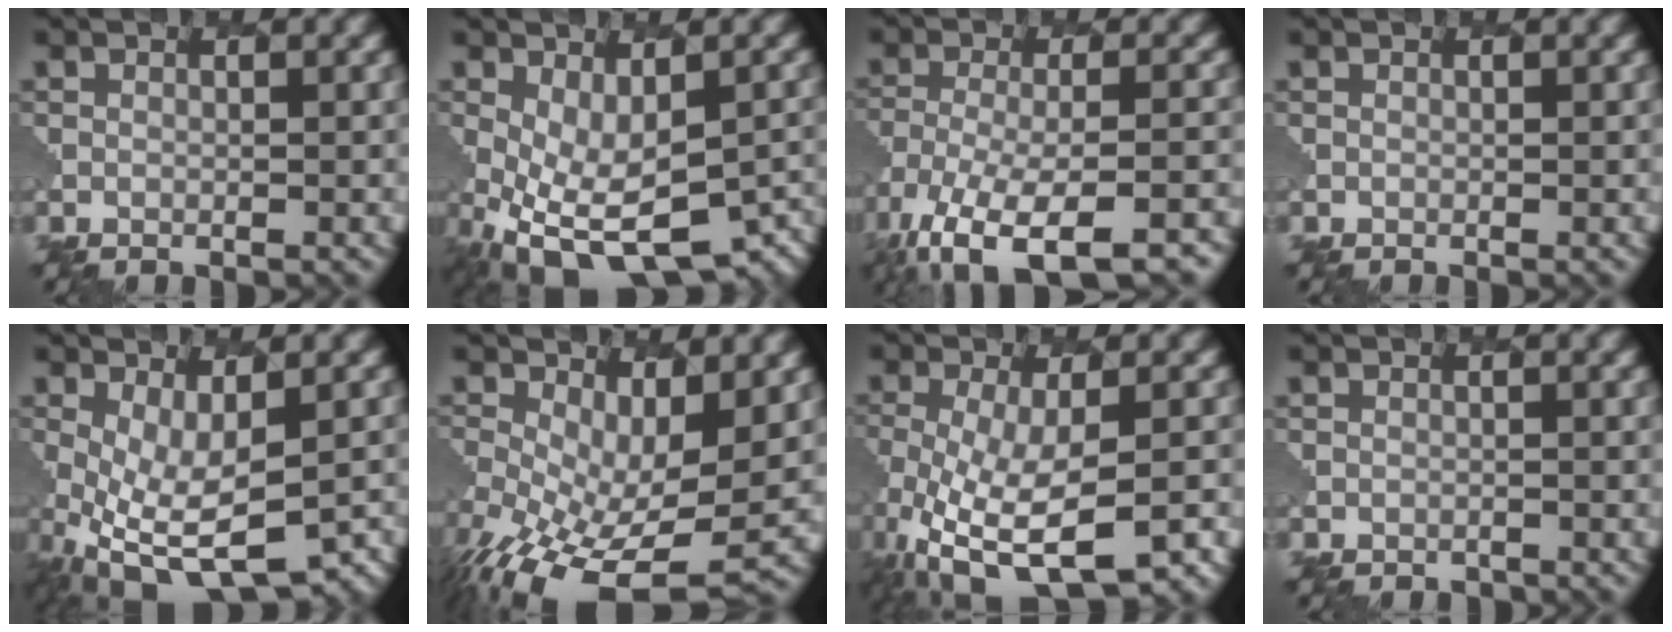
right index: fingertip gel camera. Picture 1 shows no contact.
{"total": 12.3, "force": [-4.6, 5.7, 9.9], "torque": [-0.182, -0.050, -0.052]}
{"total": 14.0, "force": [-10.3, 5.3, 7.9], "torque": [-0.150, -0.041, -0.134]}
{"total": 0.0}
{"total": 10.7, "force": [-3.6, 4.9, 8.8], "torque": [-0.169, -0.037, -0.043]}
{"total": 11.4, "force": [-2.9, 5.8, 9.3], "torque": [-0.195, -0.049, -0.035]}
{"total": 10.3, "force": [-4.6, 4.6, 8.0], "torque": [-0.175, -0.043, -0.069]}
{"total": 0.8, "force": [-0.5, 0.5, -0.2], "torque": [0.002, -0.003, -0.003]}